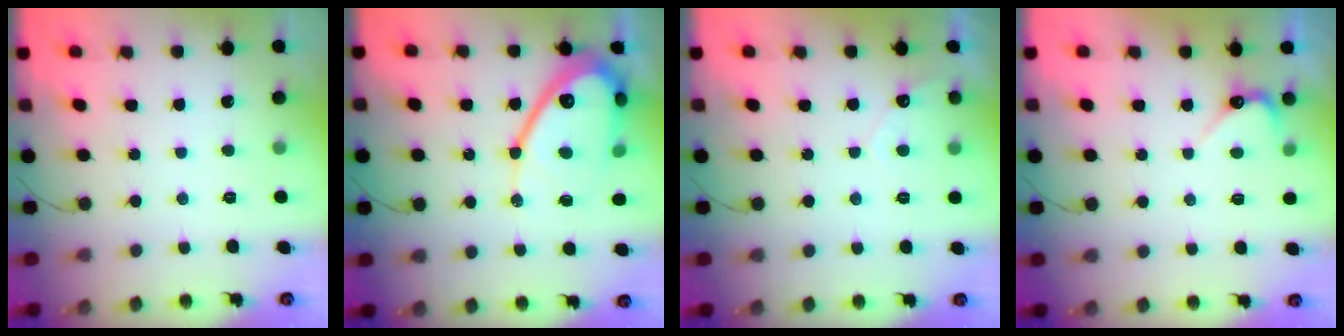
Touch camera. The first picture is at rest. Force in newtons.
{"total": 16.0, "press": 16.0, "slide": 1.4}
{"total": 3.1, "press": 3.1, "slide": 0.1}
{"total": 2.9, "press": 2.9, "slide": 0.3}